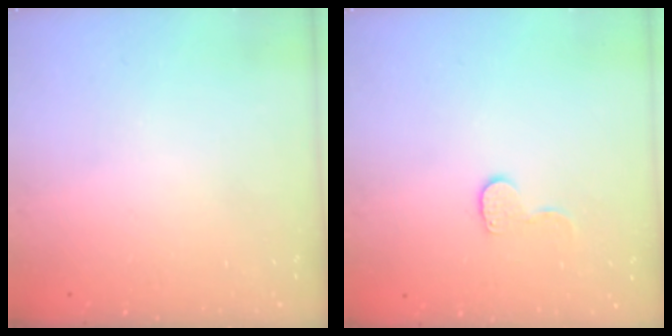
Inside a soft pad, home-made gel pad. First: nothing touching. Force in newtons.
{"total": 6.8, "press": 6.7, "slide": 0.6}